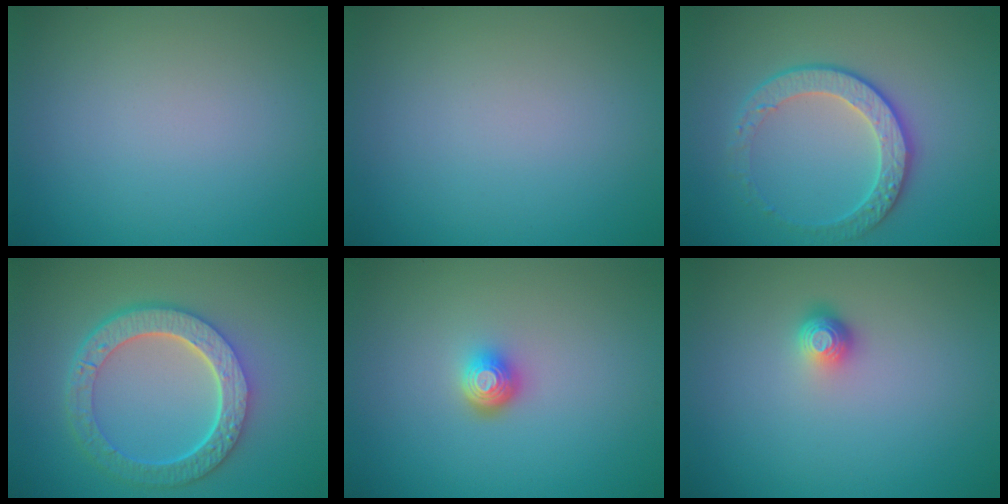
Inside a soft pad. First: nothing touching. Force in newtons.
{"total": 0.0}
{"total": 3.2, "press": 2.8, "slide": 1.6}
{"total": 6.5, "press": 4.9, "slide": 4.3}
{"total": 1.9, "press": 1.4, "slide": 1.2}
{"total": 1.6, "press": 1.1, "slide": 1.2}